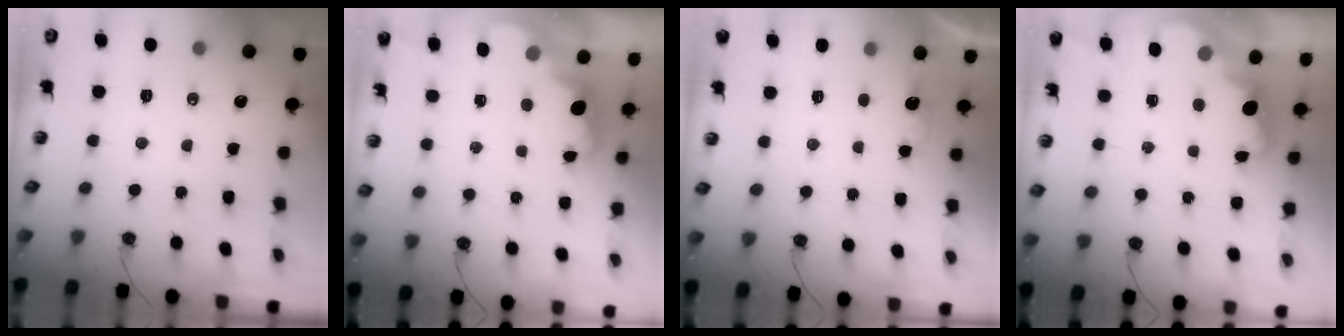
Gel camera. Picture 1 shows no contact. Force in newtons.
{"total": 2.4, "press": 2.3, "slide": 0.6}
{"total": 1.5, "press": 1.2, "slide": 0.8}
{"total": 2.0, "press": 1.9, "slide": 0.5}